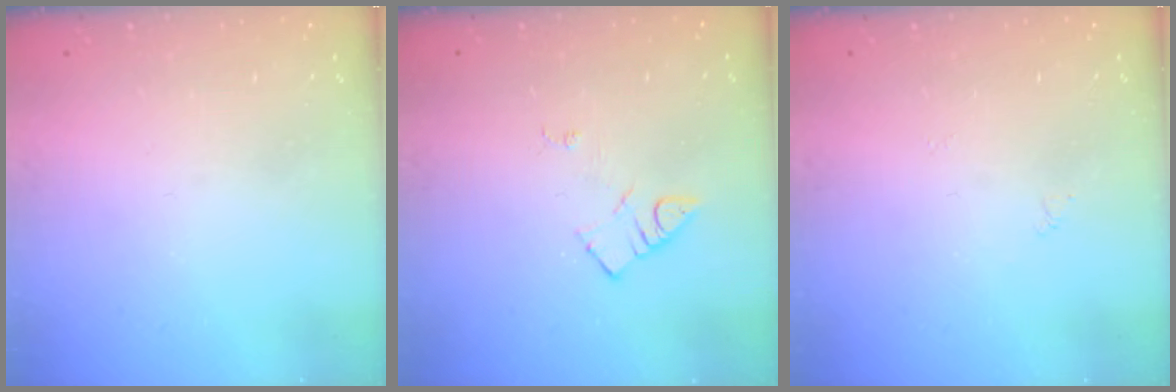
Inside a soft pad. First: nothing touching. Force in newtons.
{"total": 4.5, "press": 4.4, "slide": 0.7}
{"total": 3.3, "press": 3.3, "slide": 0.5}